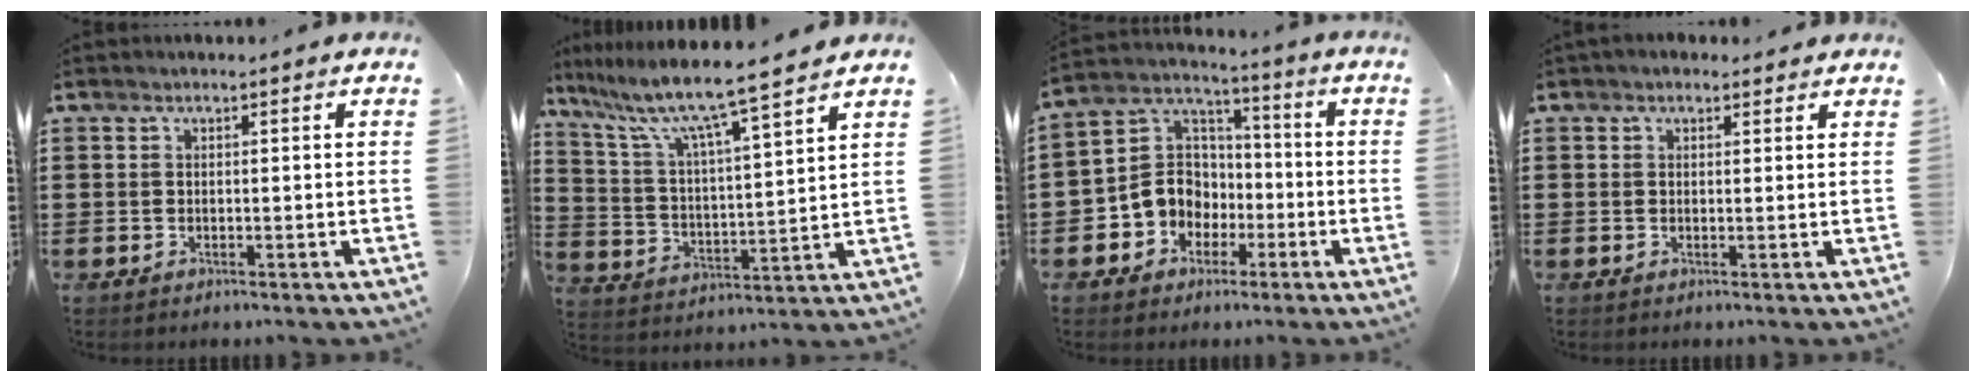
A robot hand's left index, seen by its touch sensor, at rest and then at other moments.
{"total": 8.7, "force": [7.6, -0.4, 4.3], "torque": [-0.115, -0.048, 0.123]}
{"total": 8.4, "force": [-2.5, 7.8, 2.0], "torque": [-0.082, 0.010, -0.051]}
{"total": 1.4, "force": [1.0, 1.0, 0.2], "torque": [-0.008, 0.007, 0.019]}